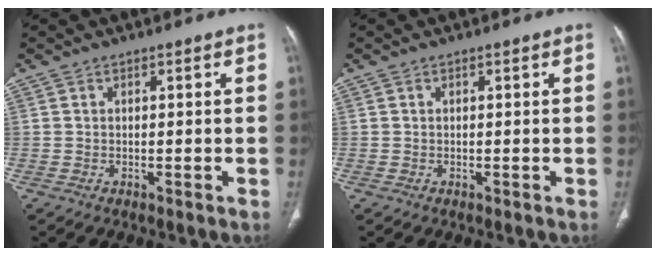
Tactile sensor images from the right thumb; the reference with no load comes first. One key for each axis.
{"total": 0.0}